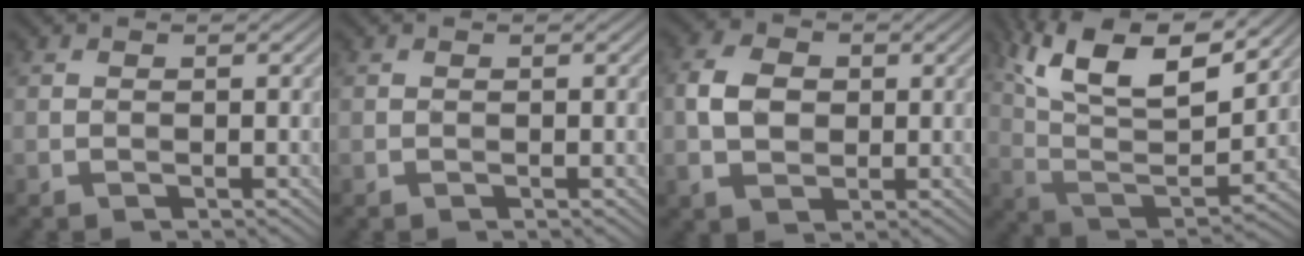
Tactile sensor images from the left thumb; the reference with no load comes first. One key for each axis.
{"total": 0.0}
{"total": 5.2, "fx": 0.4, "fy": 3.8, "fz": 3.5, "tx": -0.085, "ty": 0.007, "tz": 0.003}
{"total": 16.0, "fx": 9.6, "fy": 5.7, "fz": 11.5, "tx": -0.248, "ty": 0.015, "tz": 0.158}